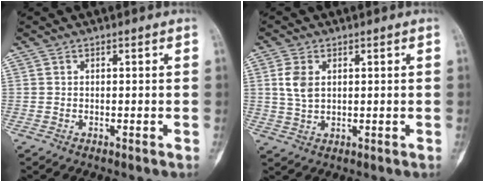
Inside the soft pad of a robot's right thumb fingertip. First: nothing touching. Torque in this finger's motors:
{"motor_torque": [0.67, 0.67, 0.64, 0.00, 0.13]}